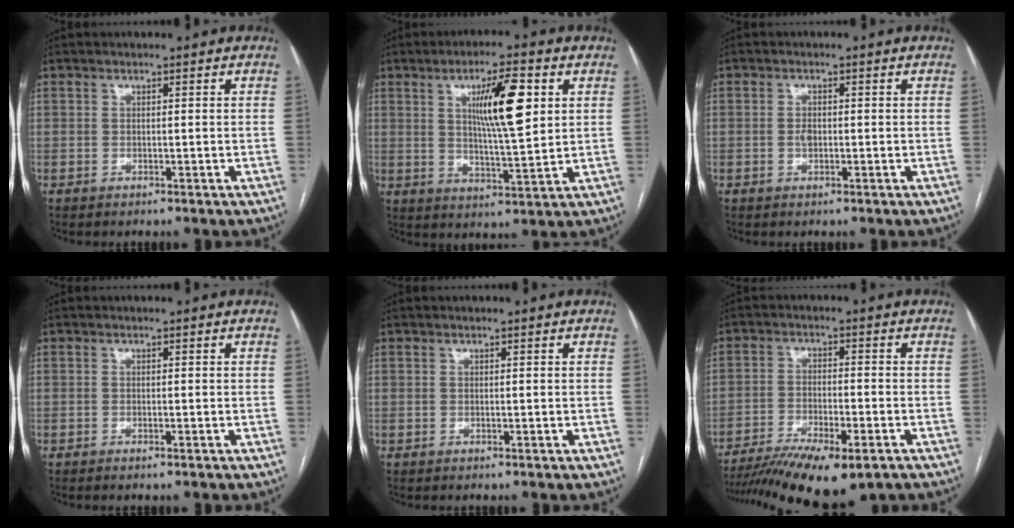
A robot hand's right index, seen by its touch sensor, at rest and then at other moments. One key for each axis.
{"total": 10.9, "fx": 3.5, "fy": 1.5, "fz": 10.2, "tx": -0.169, "ty": 0.001, "tz": 0.059}
{"total": 1.5, "fx": -0.2, "fy": 0.9, "fz": 1.2, "tx": -0.022, "ty": 0.002, "tz": -0.003}
{"total": 0.7, "fx": -0.5, "fy": 0.0, "fz": 0.5, "tx": -0.012, "ty": -0.001, "tz": -0.008}
{"total": 0.0}
{"total": 16.7, "fx": -12.2, "fy": 4.0, "fz": 10.7, "tx": -0.177, "ty": -0.027, "tz": -0.191}